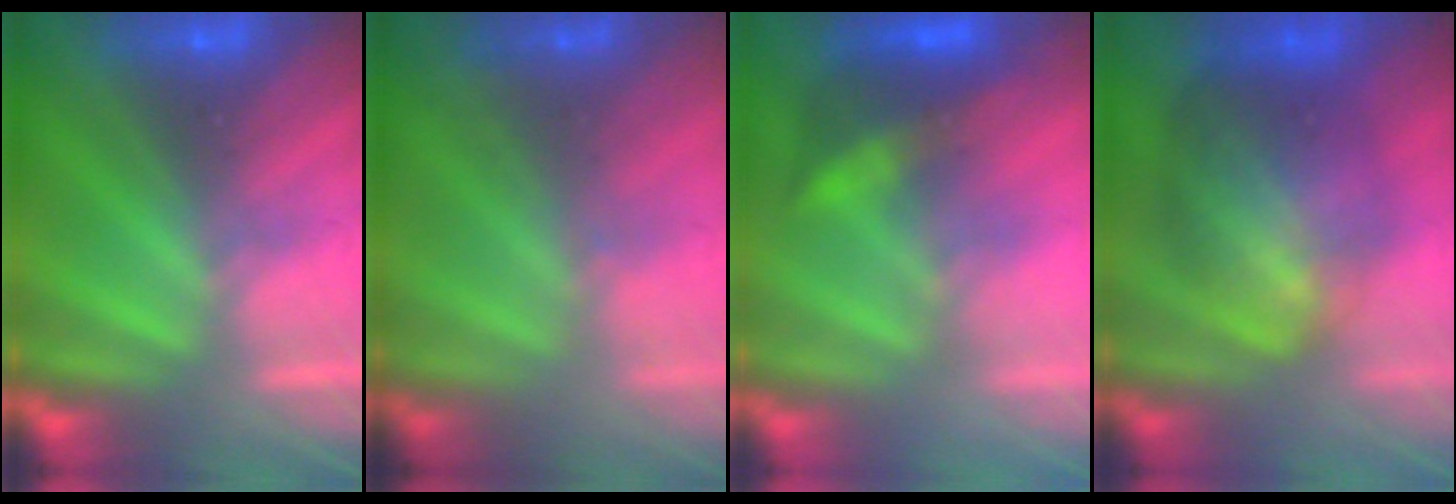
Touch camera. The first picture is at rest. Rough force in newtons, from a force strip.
{"total": 1.8}
{"total": 3.2}
{"total": 8.5}